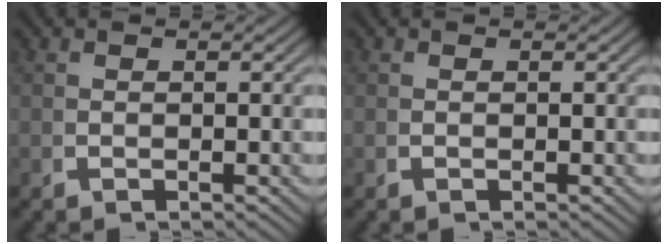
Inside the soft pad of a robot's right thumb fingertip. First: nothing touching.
{"total": 0.0}